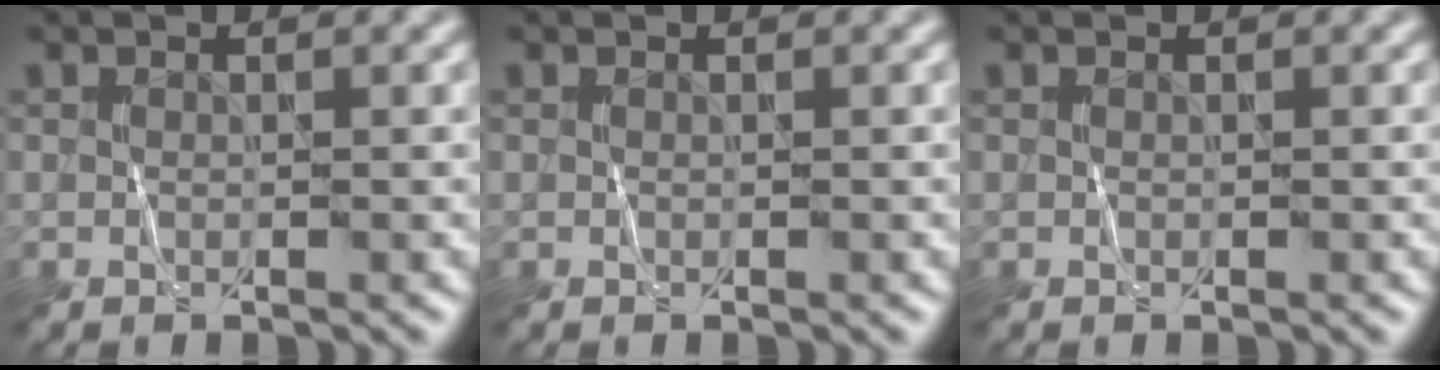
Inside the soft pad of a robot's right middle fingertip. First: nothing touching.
{"total": 0.0}
{"total": 0.0}